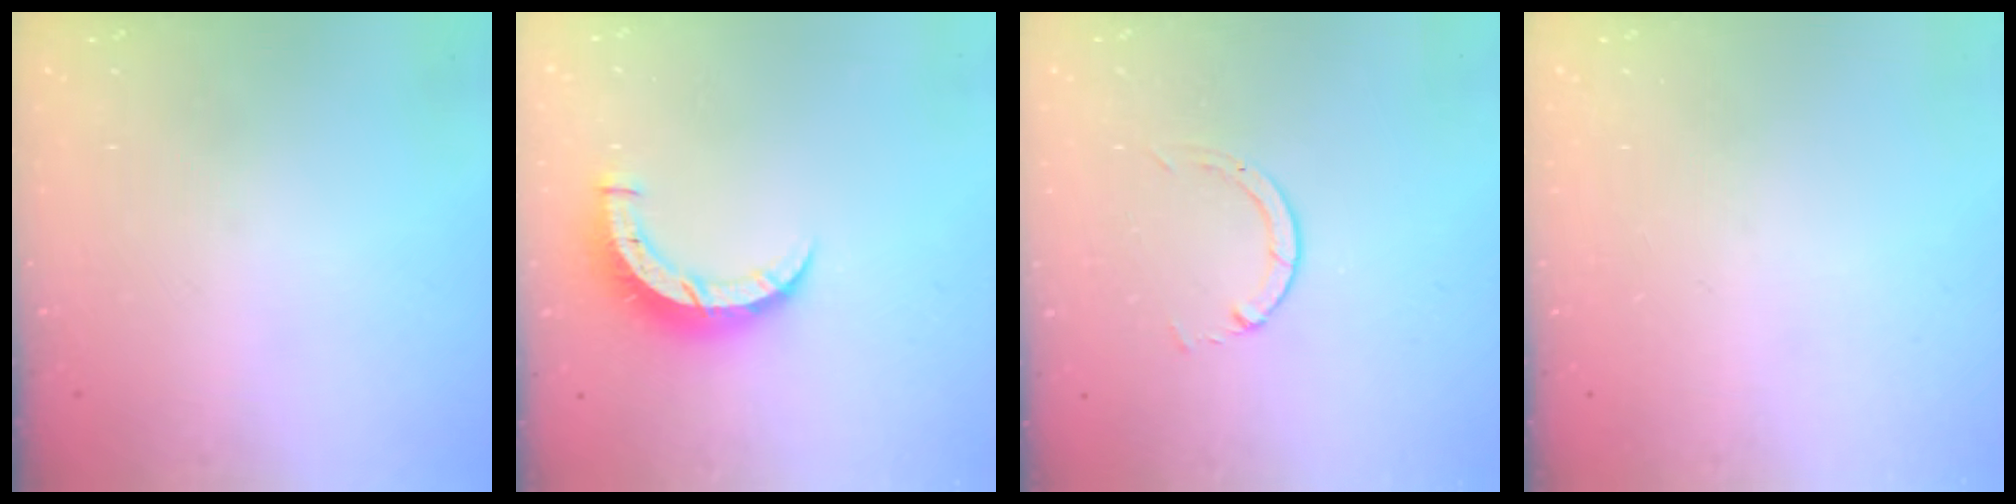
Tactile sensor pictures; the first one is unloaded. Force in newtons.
{"total": 7.2, "press": 7.2, "slide": 0.3}
{"total": 1.3, "press": 1.2, "slide": 0.3}
{"total": 0.0}